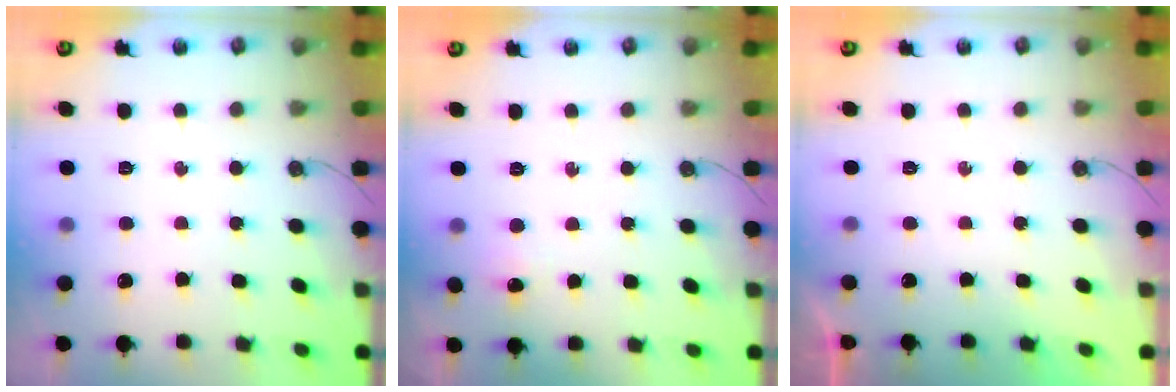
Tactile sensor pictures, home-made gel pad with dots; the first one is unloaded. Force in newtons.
{"total": 11.1, "press": 3.6, "slide": 10.5}
{"total": 0.0}